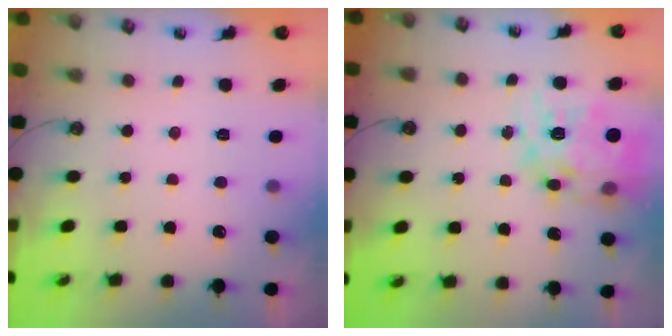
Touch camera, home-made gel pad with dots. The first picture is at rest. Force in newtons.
{"total": 18.5, "press": 18.5, "slide": 1.5}